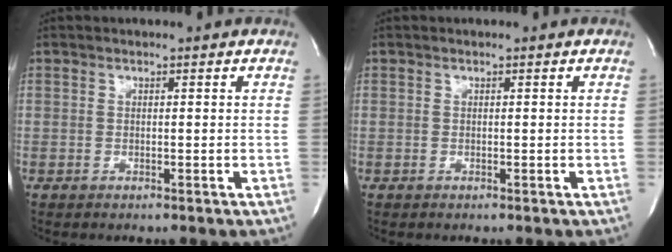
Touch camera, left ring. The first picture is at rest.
{"total": 0.0}